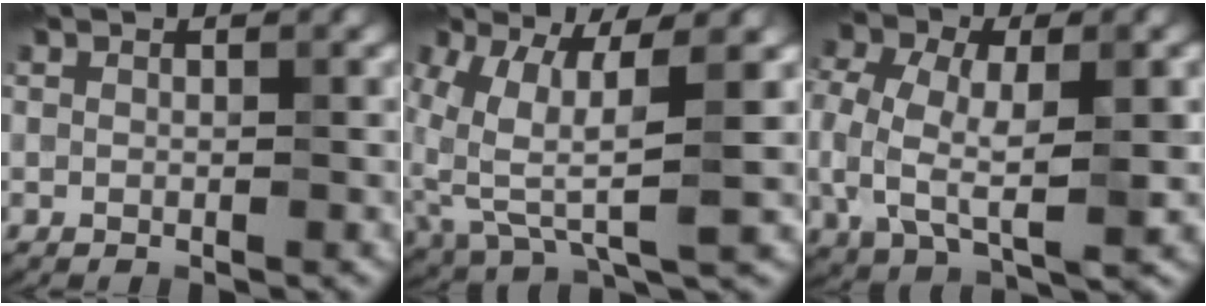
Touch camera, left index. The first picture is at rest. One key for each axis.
{"total": 7.3, "fx": 1.1, "fy": 2.9, "fz": 6.7, "tx": -0.150, "ty": -0.009, "tz": 0.024}
{"total": 8.5, "fx": -0.4, "fy": 5.0, "fz": 6.8, "tx": -0.149, "ty": 0.001, "tz": -0.007}